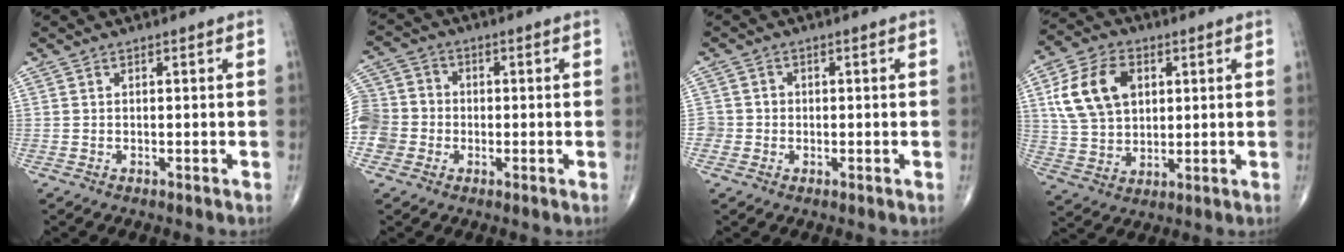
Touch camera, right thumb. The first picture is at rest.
{"total": 11.2, "force": [-2.2, 10.2, 4.0], "torque": [-0.094, 0.031, -0.041]}
{"total": 2.7, "force": [-0.6, 2.6, 0.1], "torque": [0.022, 0.010, -0.015]}
{"total": 13.7, "force": [3.9, 9.6, 9.0], "torque": [-0.150, 0.001, 0.073]}